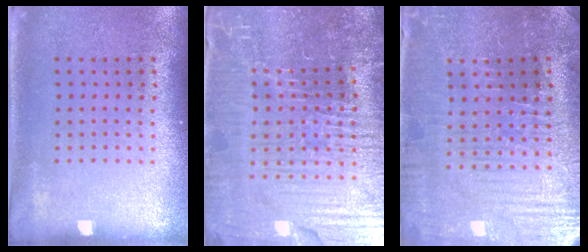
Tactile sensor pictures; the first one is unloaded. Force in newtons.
{"total": 7.1, "press": 6.3, "slide": 3.3}
{"total": 1.8, "press": 1.8, "slide": 0.3}